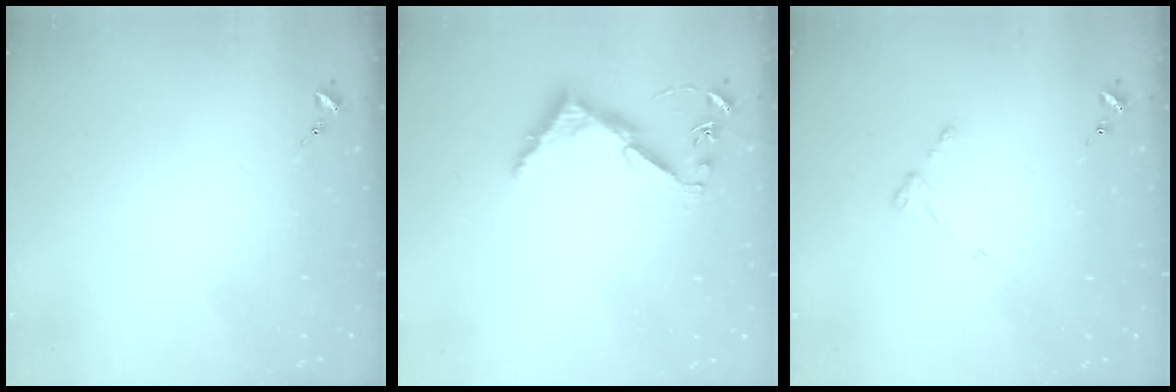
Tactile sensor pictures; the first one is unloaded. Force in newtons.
{"total": 6.2, "press": 6.2, "slide": 0.5}
{"total": 3.5, "press": 3.4, "slide": 0.5}